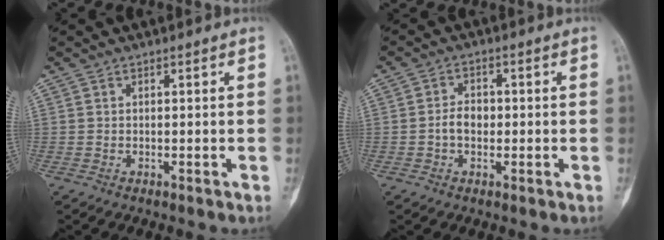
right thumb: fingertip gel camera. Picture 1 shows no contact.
{"total": 3.6, "force": [-0.5, 2.6, 2.5], "torque": [-0.035, 0.011, -0.015]}